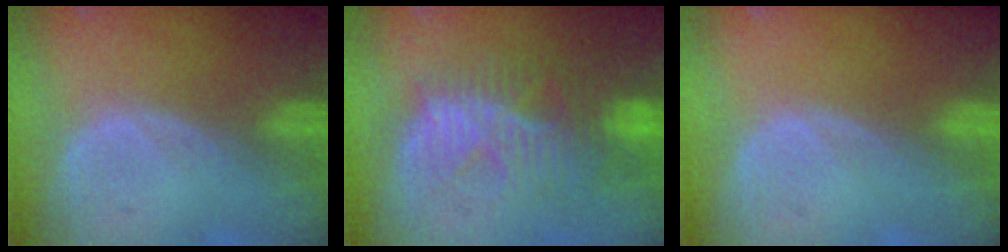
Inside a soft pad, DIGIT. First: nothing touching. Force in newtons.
{"total": 9.3, "press": 8.8, "slide": 3.0}
{"total": 0.0}